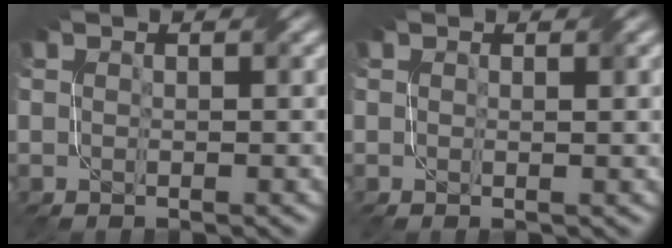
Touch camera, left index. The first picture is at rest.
{"total": 1.2, "force": [0.4, 0.1, 1.1], "torque": [-0.015, 0.000, 0.003]}